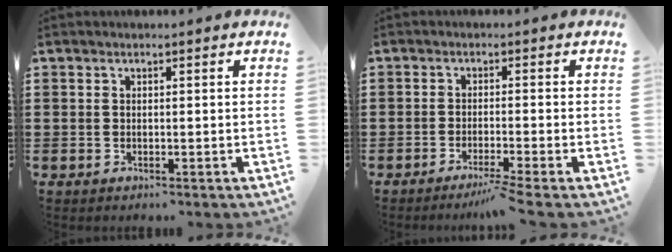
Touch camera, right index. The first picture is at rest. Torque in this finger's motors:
{"motor_torque": [0.50, 1.35, 0.00, 0.00]}